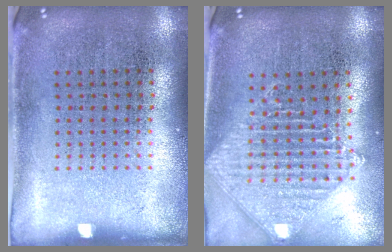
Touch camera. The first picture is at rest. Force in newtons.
{"total": 1.5, "press": 1.3, "slide": 0.6}